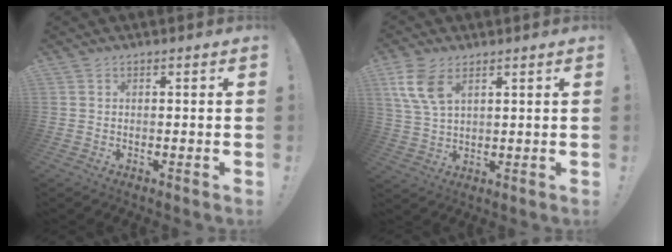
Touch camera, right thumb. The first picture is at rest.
{"total": 9.1, "force": [4.7, 5.0, 6.0], "torque": [-0.133, -0.010, 0.092]}